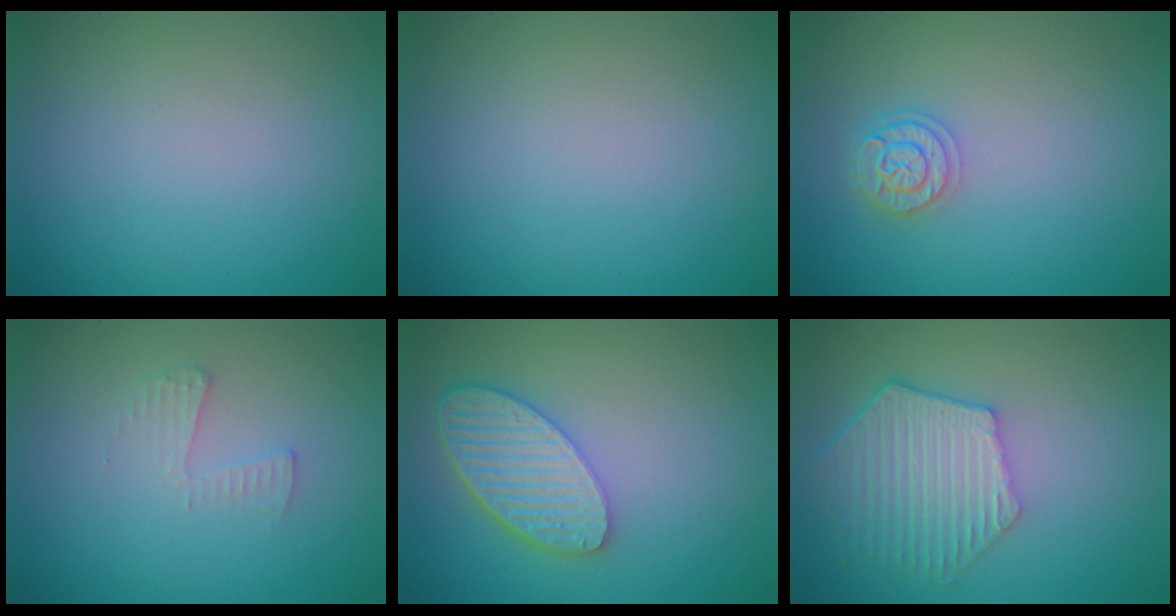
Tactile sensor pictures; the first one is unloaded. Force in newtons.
{"total": 0.0}
{"total": 2.5, "press": 2.1, "slide": 1.3}
{"total": 1.4, "press": 1.4, "slide": 0.1}
{"total": 5.6, "press": 4.5, "slide": 3.3}
{"total": 5.9, "press": 4.6, "slide": 3.7}